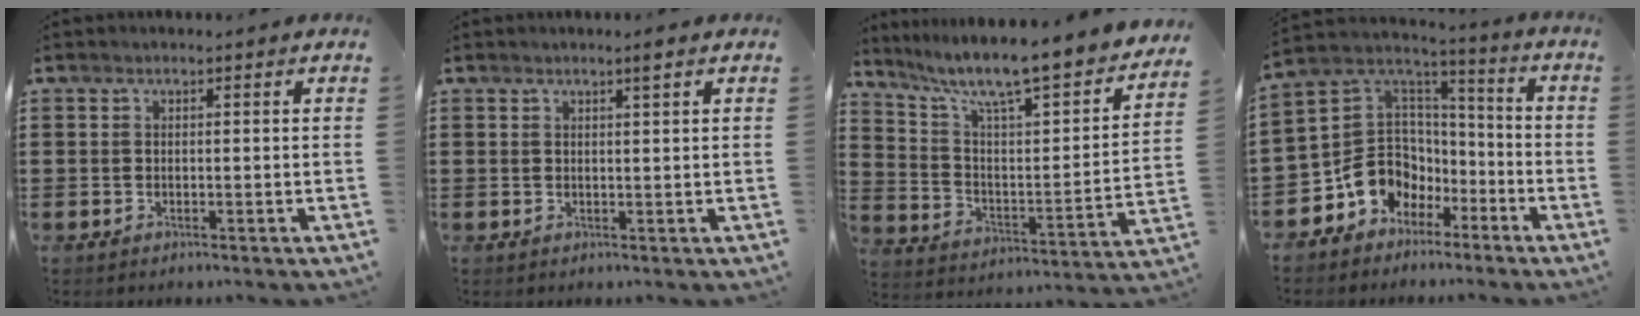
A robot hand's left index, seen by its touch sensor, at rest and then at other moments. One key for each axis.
{"total": 1.8, "fx": 1.3, "fy": -0.1, "fz": 1.2, "tx": -0.017, "ty": -0.006, "tz": 0.021}
{"total": 8.0, "fx": 6.4, "fy": 0.7, "fz": 4.7, "tx": -0.110, "ty": -0.057, "tz": 0.098}
{"total": 9.2, "fx": -4.2, "fy": 8.0, "fz": 1.6, "tx": -0.071, "ty": -0.001, "tz": -0.077}